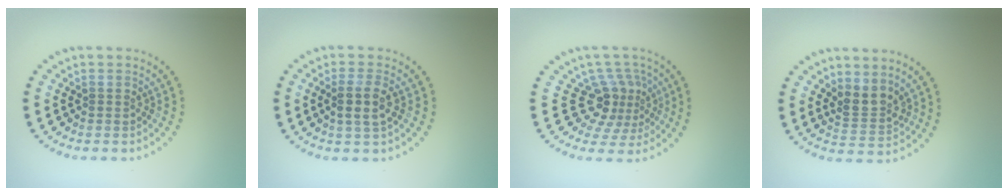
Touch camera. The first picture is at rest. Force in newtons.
{"total": 2.3, "press": 2.1, "slide": 1.1}
{"total": 3.8, "press": 2.6, "slide": 2.9}
{"total": 2.5, "press": 2.0, "slide": 1.6}